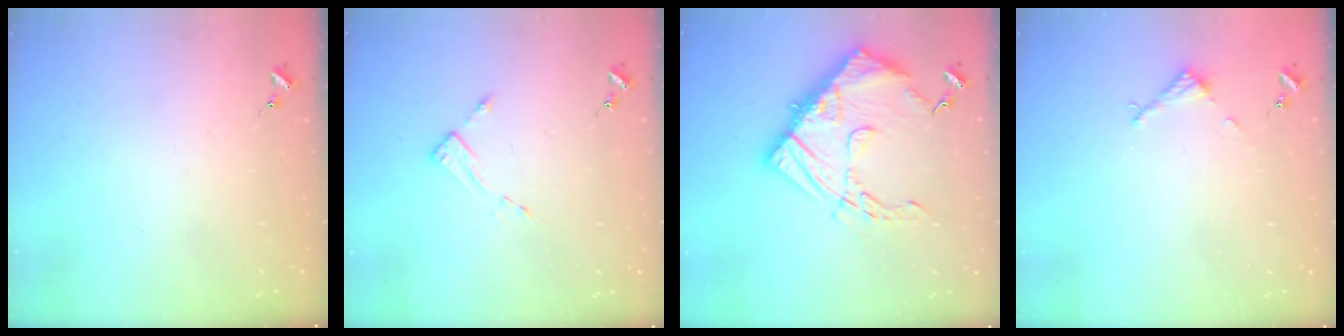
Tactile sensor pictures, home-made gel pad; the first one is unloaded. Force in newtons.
{"total": 2.8, "press": 2.7, "slide": 0.3}
{"total": 17.5, "press": 17.5, "slide": 1.0}
{"total": 2.7, "press": 2.7, "slide": 0.2}